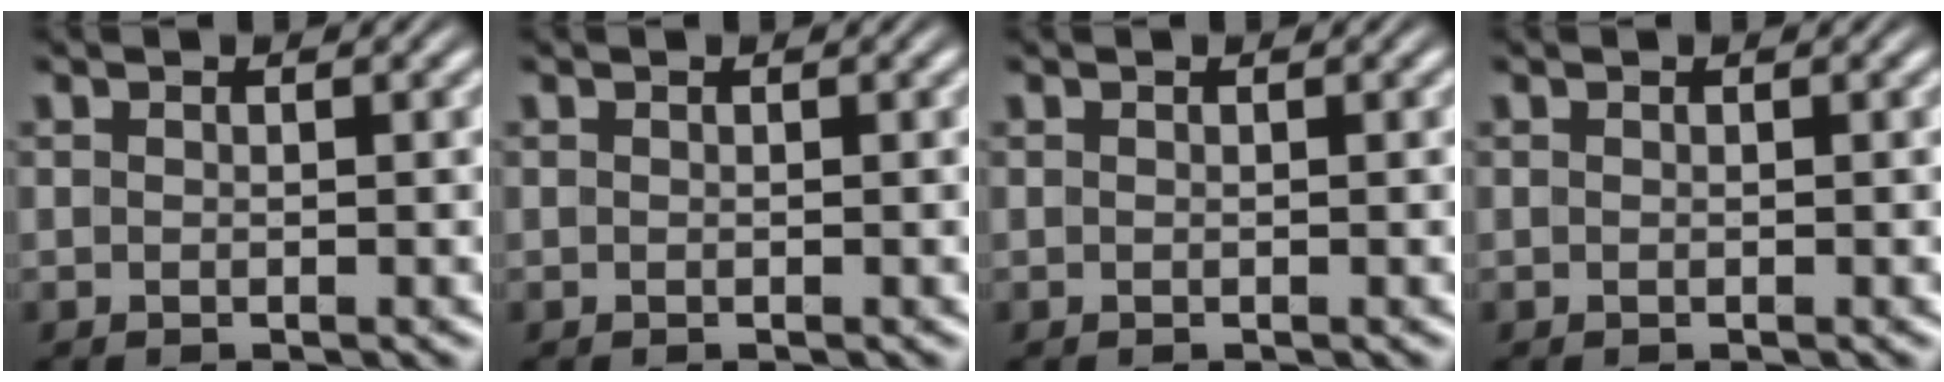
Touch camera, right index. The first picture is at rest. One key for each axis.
{"total": 0.0}
{"total": 0.0}
{"total": 0.0}